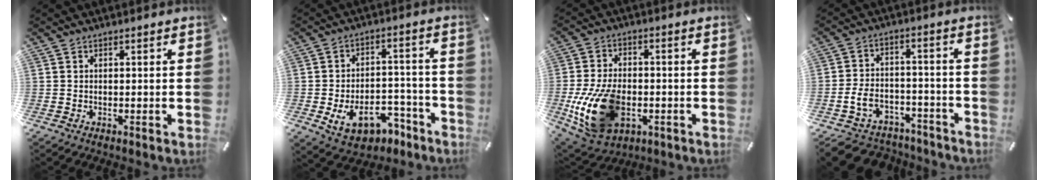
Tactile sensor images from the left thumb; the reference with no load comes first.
{"total": 11.8, "force": [-5.6, 7.5, 7.1], "torque": [-0.100, 0.046, -0.088]}
{"total": 17.0, "force": [-4.0, 11.1, 12.2], "torque": [-0.257, 0.004, -0.064]}
{"total": 8.3, "force": [-3.7, 6.4, 3.7], "torque": [-0.077, 0.032, -0.063]}